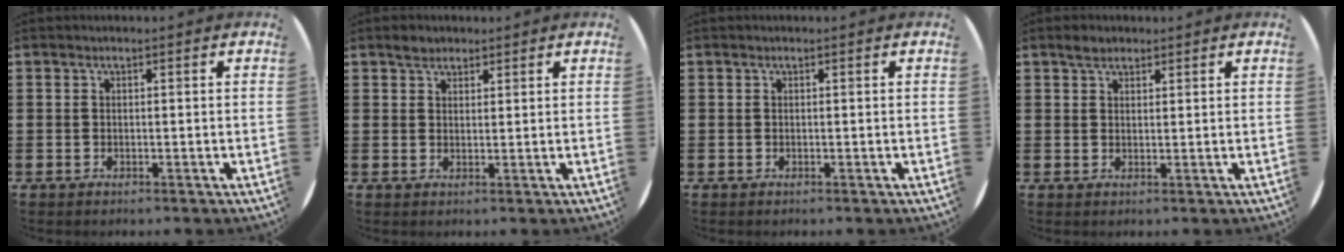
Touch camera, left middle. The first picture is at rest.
{"total": 1.9, "force": [1.7, 0.8, 0.2], "torque": [0.004, 0.002, 0.031]}
{"total": 0.0}
{"total": 2.0, "force": [1.7, 0.9, 0.6], "torque": [-0.005, 0.002, 0.030]}